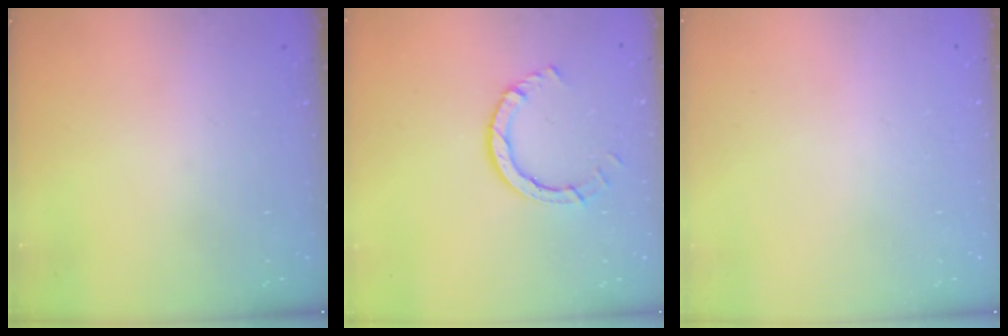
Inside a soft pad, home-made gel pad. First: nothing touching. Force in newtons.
{"total": 5.9, "press": 5.9, "slide": 0.5}
{"total": 2.6, "press": 2.6, "slide": 0.2}